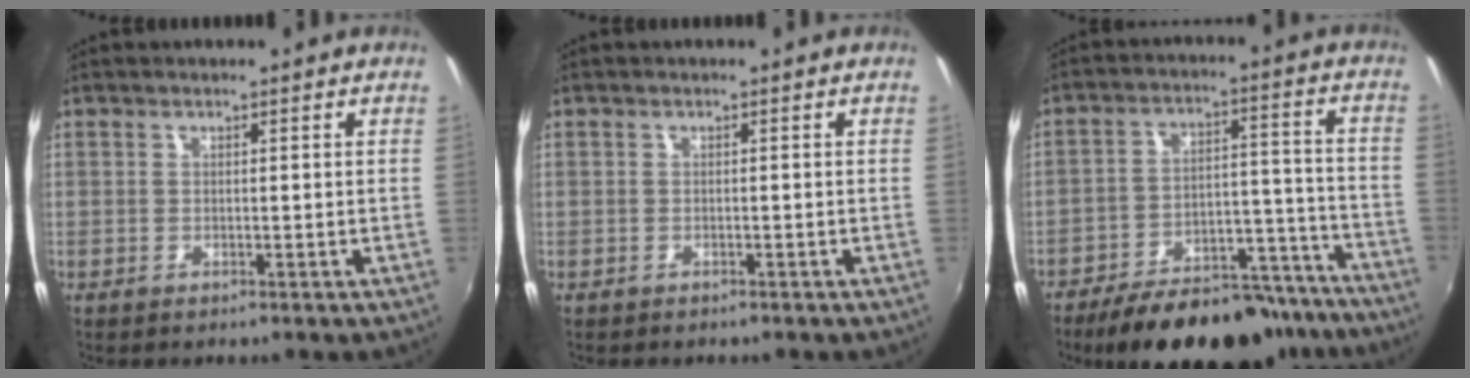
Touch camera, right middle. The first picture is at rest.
{"total": 0.9, "force": [-0.6, 0.6, 0.0], "torque": [-0.003, -0.002, -0.010]}
{"total": 23.6, "force": [-19.6, 8.8, 9.8], "torque": [-0.164, 0.023, -0.252]}